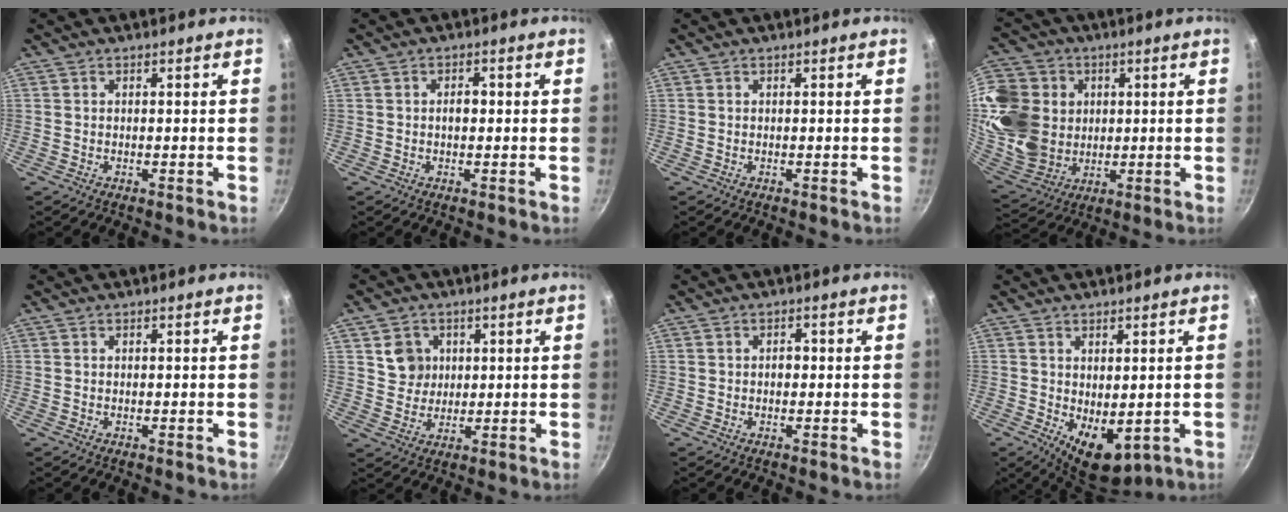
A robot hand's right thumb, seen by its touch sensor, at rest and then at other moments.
{"total": 2.1, "force": [0.0, 1.5, 1.6], "torque": [-0.013, 0.007, -0.002]}
{"total": 0.0}
{"total": 23.1, "force": [4.9, 19.3, 11.7], "torque": [-0.254, -0.005, 0.109]}
{"total": 0.0}
{"total": 5.8, "force": [1.8, 5.3, 1.7], "torque": [-0.001, -0.004, 0.035]}
{"total": 1.5, "force": [-0.2, 1.2, 0.9], "torque": [-0.006, 0.008, -0.004]}
{"total": 7.9, "force": [-0.6, 4.7, 6.4], "torque": [-0.072, -0.015, 0.009]}